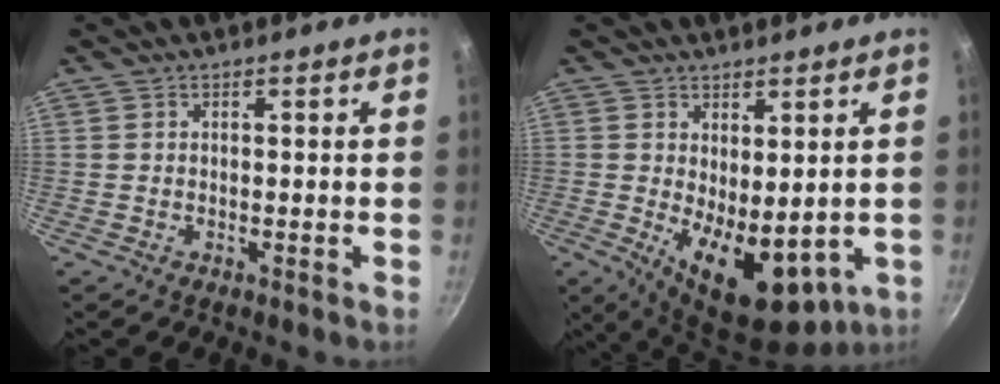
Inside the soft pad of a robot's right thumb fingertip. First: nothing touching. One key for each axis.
{"total": 12.8, "fx": -0.7, "fy": 6.9, "fz": 10.8, "tx": -0.140, "ty": -0.027, "tz": 0.010}